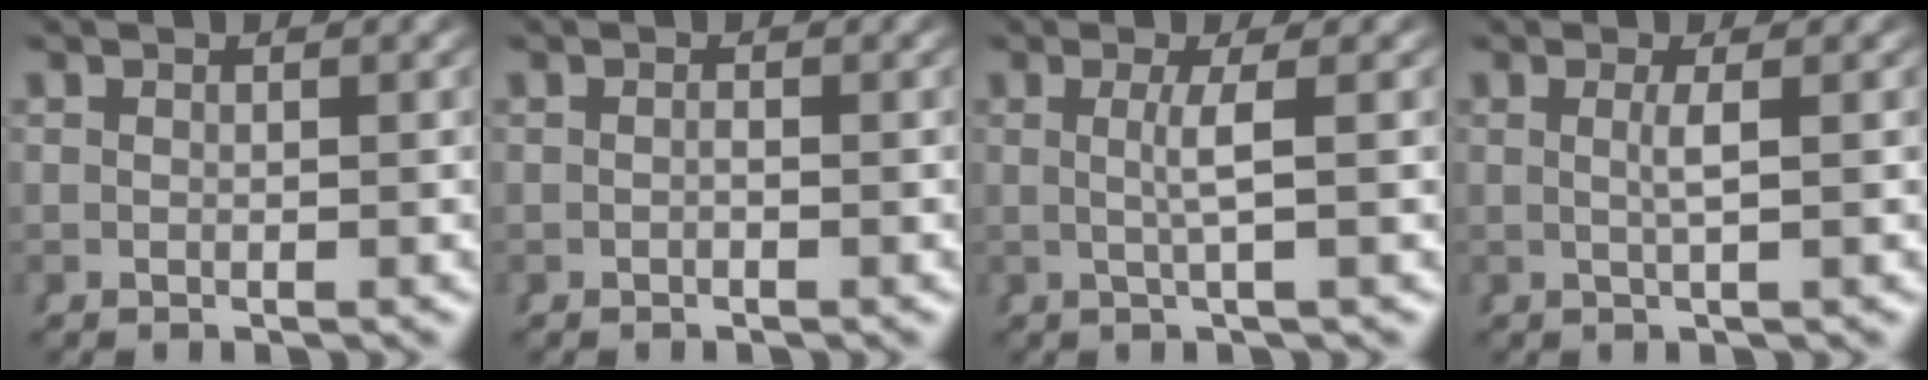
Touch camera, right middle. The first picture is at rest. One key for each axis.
{"total": 0.5, "fx": -0.3, "fy": 0.3, "fz": 0.2, "tx": -0.009, "ty": -0.003, "tz": -0.006}
{"total": 2.1, "fx": 0.0, "fy": -0.6, "fz": 2.0, "tx": -0.038, "ty": -0.006, "tz": 0.004}
{"total": 1.4, "fx": -0.1, "fy": -0.4, "fz": 1.3, "tx": -0.025, "ty": -0.006, "tz": 0.002}